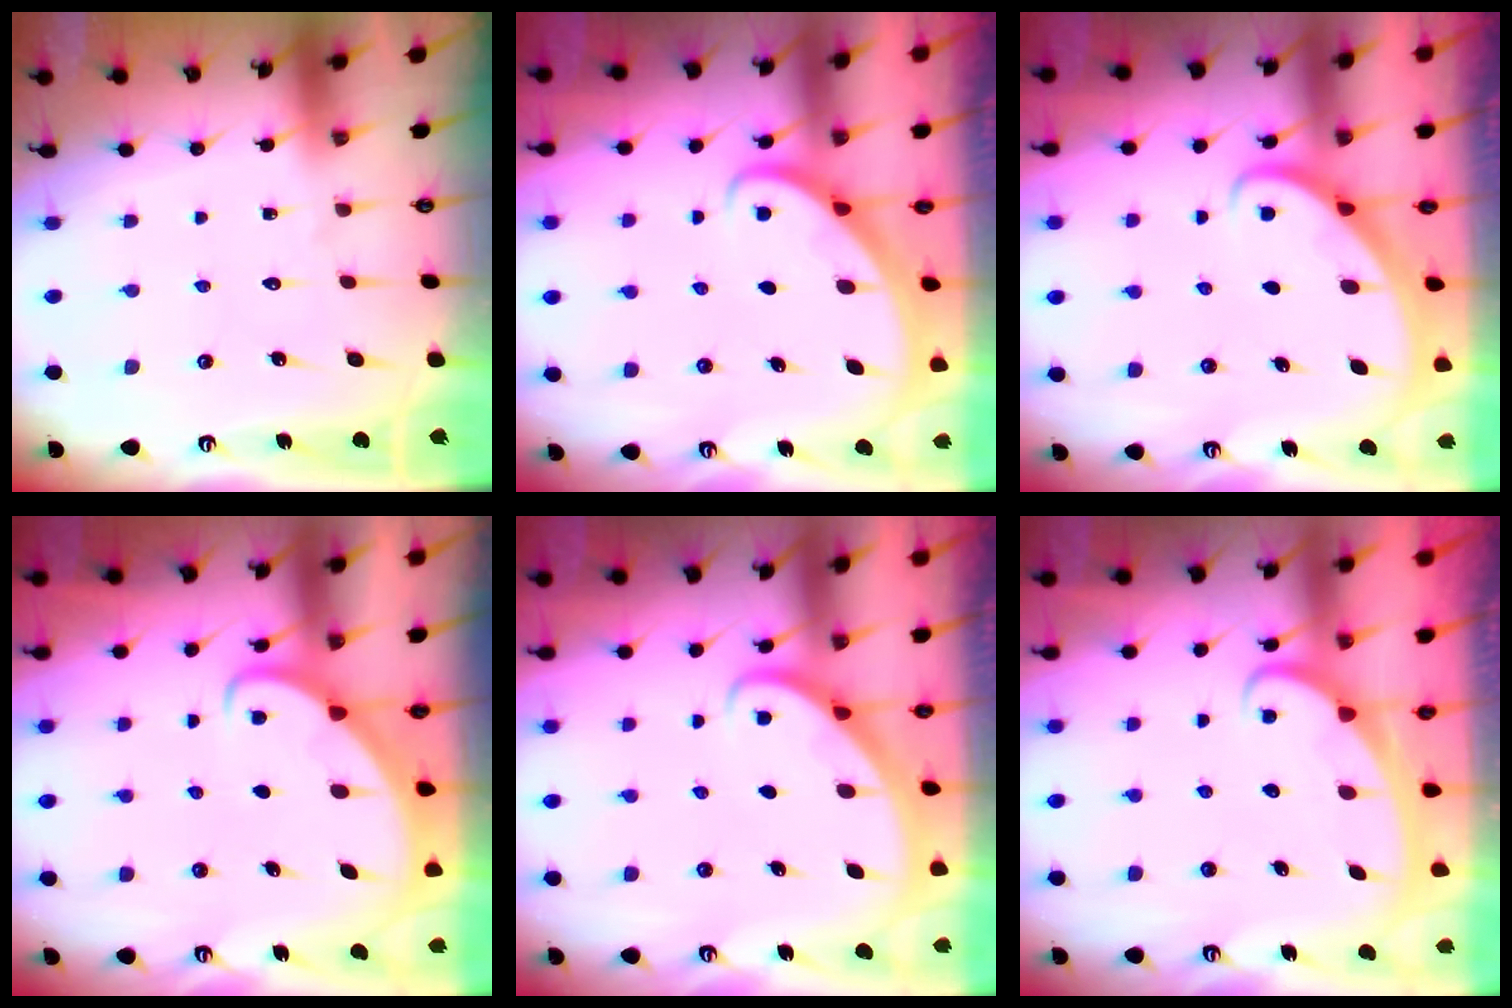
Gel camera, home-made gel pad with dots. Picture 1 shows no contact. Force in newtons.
{"total": 2.8, "press": 2.8, "slide": 0.2}
{"total": 2.8, "press": 2.8, "slide": 0.2}
{"total": 2.0, "press": 2.0, "slide": 0.3}
{"total": 2.8, "press": 2.8, "slide": 0.2}
{"total": 2.5, "press": 2.5, "slide": 0.4}